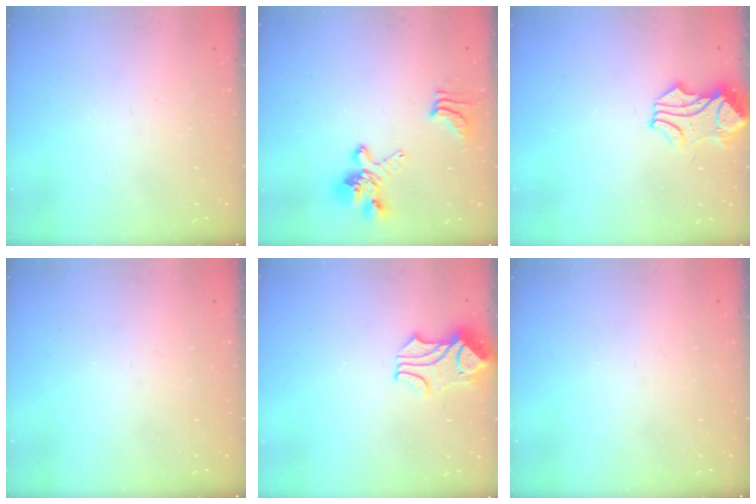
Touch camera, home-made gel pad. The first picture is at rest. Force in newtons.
{"total": 4.4, "press": 3.9, "slide": 1.9}
{"total": 1.7, "press": 1.5, "slide": 0.8}
{"total": 0.0}
{"total": 1.8, "press": 1.4, "slide": 1.1}
{"total": 0.0}